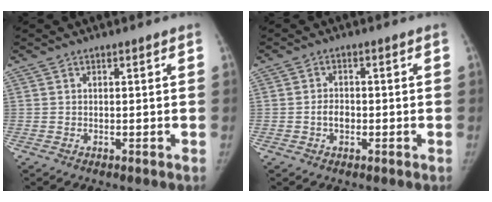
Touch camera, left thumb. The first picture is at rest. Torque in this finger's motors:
{"motor_torque": [-0.12, 0.16, 0.25, 0.03, -0.01]}